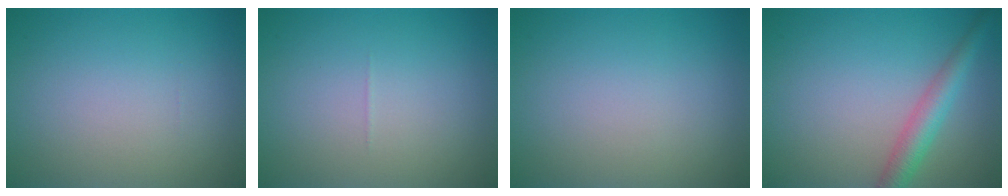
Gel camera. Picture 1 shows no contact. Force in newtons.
{"total": 0.0}
{"total": 0.0}
{"total": 3.3, "press": 3.3, "slide": 0.1}